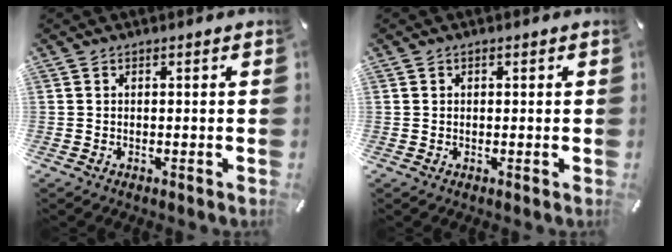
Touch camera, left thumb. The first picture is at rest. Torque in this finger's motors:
{"motor_torque": [-0.07, -0.31, 0.01, 0.11, -0.01]}